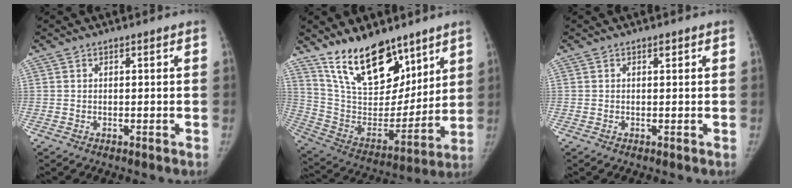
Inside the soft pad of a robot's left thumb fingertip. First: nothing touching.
{"total": 21.1, "force": [14.5, 10.2, 11.4], "torque": [-0.147, -0.082, 0.264]}
{"total": 0.8, "force": [0.4, 0.3, 0.5], "torque": [-0.006, -0.002, 0.007]}